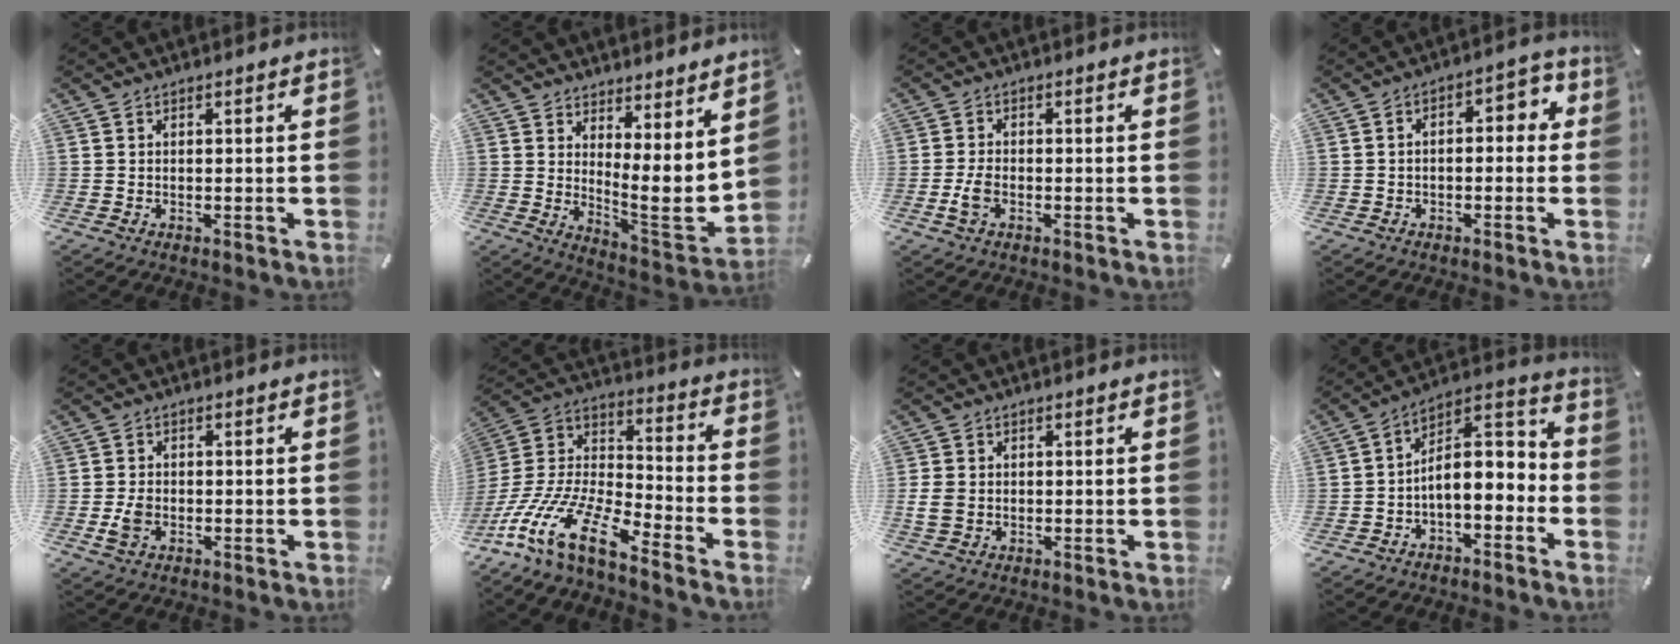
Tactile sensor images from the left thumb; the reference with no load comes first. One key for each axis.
{"total": 9.0, "fx": 2.7, "fy": 3.0, "fz": 8.0, "tx": -0.096, "ty": -0.057, "tz": 0.057}
{"total": 3.5, "fx": -1.1, "fy": 2.0, "fz": 2.7, "tx": -0.065, "ty": -0.001, "tz": -0.023}
{"total": 4.6, "fx": -1.0, "fy": 2.9, "fz": 3.5, "tx": -0.051, "ty": 0.010, "tz": -0.029}
{"total": 3.5, "fx": -0.7, "fy": 2.6, "fz": 2.3, "tx": -0.047, "ty": -0.005, "tz": -0.016}
{"total": 18.3, "fx": -11.9, "fy": 6.1, "fz": 12.5, "tx": -0.269, "ty": 0.027, "tz": -0.218}
{"total": 4.4, "fx": 0.1, "fy": 3.5, "fz": 2.5, "tx": -0.051, "ty": 0.000, "tz": 0.000}
{"total": 9.1, "fx": -1.7, "fy": 6.2, "fz": 6.5, "tx": -0.094, "ty": -0.007, "tz": -0.028}